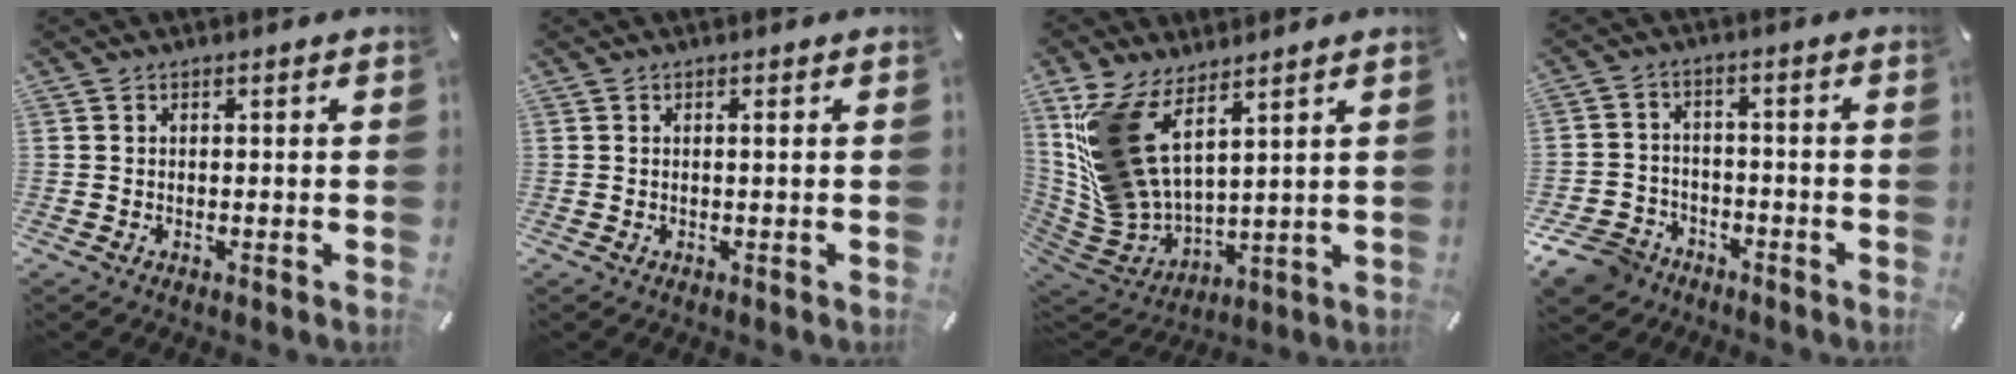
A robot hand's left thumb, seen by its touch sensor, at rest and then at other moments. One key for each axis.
{"total": 0.6, "fx": 0.1, "fy": 0.0, "fz": 0.6, "tx": -0.010, "ty": -0.001, "tz": 0.001}
{"total": 14.5, "fx": 8.8, "fy": 8.0, "fz": 8.3, "tx": -0.208, "ty": -0.063, "tz": 0.165}
{"total": 8.0, "fx": -5.7, "fy": 5.3, "fz": 1.6, "tx": -0.037, "ty": 0.041, "tz": -0.110}